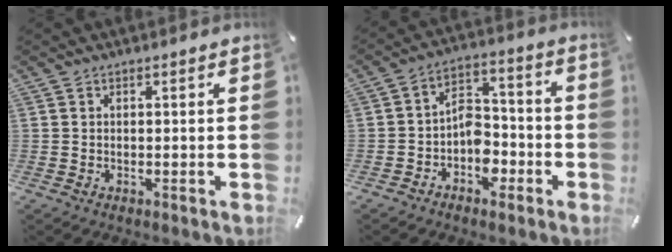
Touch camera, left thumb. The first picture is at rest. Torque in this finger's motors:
{"motor_torque": [0.20, 0.72, -0.01, 0.11, 0.04]}